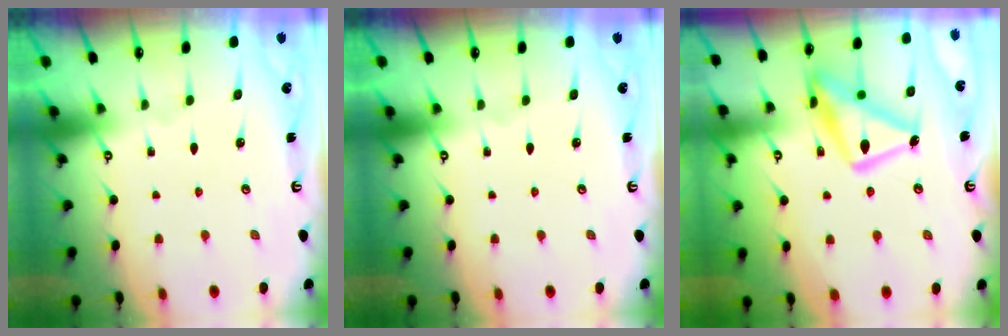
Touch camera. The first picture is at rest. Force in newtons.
{"total": 0.0}
{"total": 17.4, "press": 17.4, "slide": 1.5}